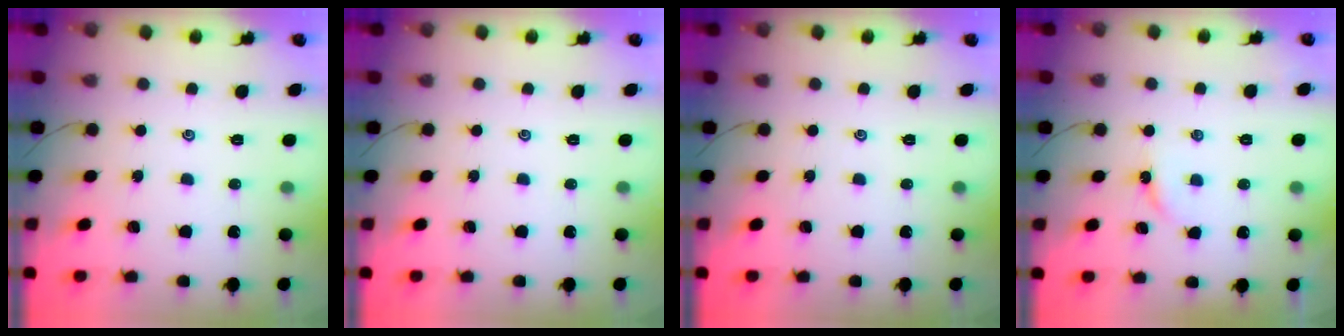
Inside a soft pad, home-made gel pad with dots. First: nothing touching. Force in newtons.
{"total": 0.0}
{"total": 0.0}
{"total": 2.7, "press": 2.7, "slide": 0.3}